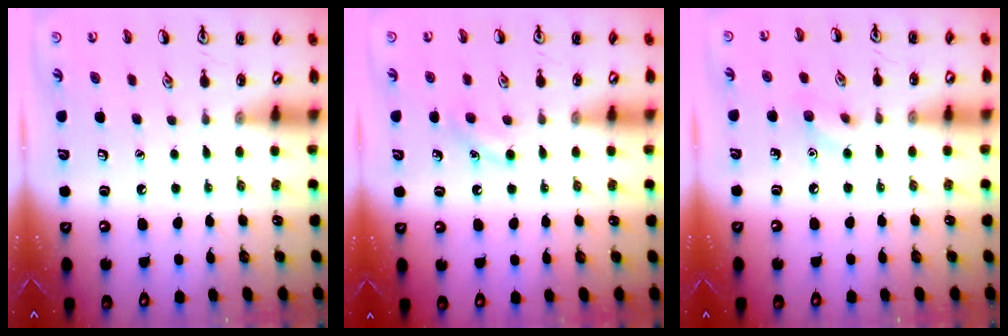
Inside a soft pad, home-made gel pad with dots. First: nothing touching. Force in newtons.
{"total": 5.1, "press": 4.8, "slide": 1.7}
{"total": 5.6, "press": 5.4, "slide": 1.8}